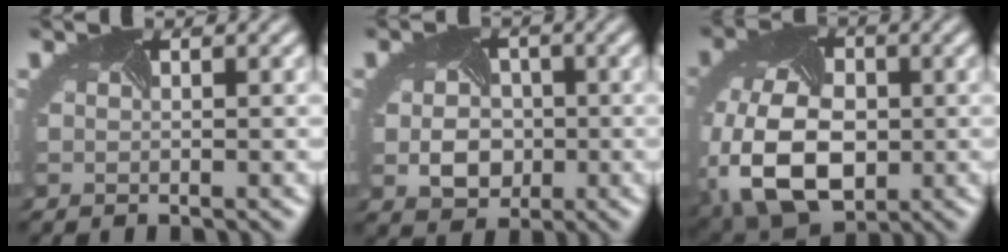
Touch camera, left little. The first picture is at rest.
{"total": 4.9, "force": [-0.6, 3.9, 2.8], "torque": [-0.045, -0.008, -0.007]}
{"total": 12.5, "force": [-3.2, 8.2, 8.8], "torque": [-0.207, -0.040, -0.053]}